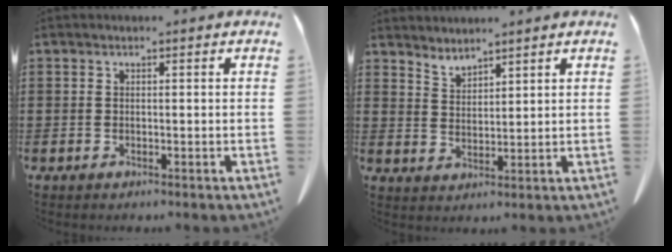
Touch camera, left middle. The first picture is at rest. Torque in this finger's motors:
{"motor_torque": [0.01, 0.01, 0.00, 0.00]}